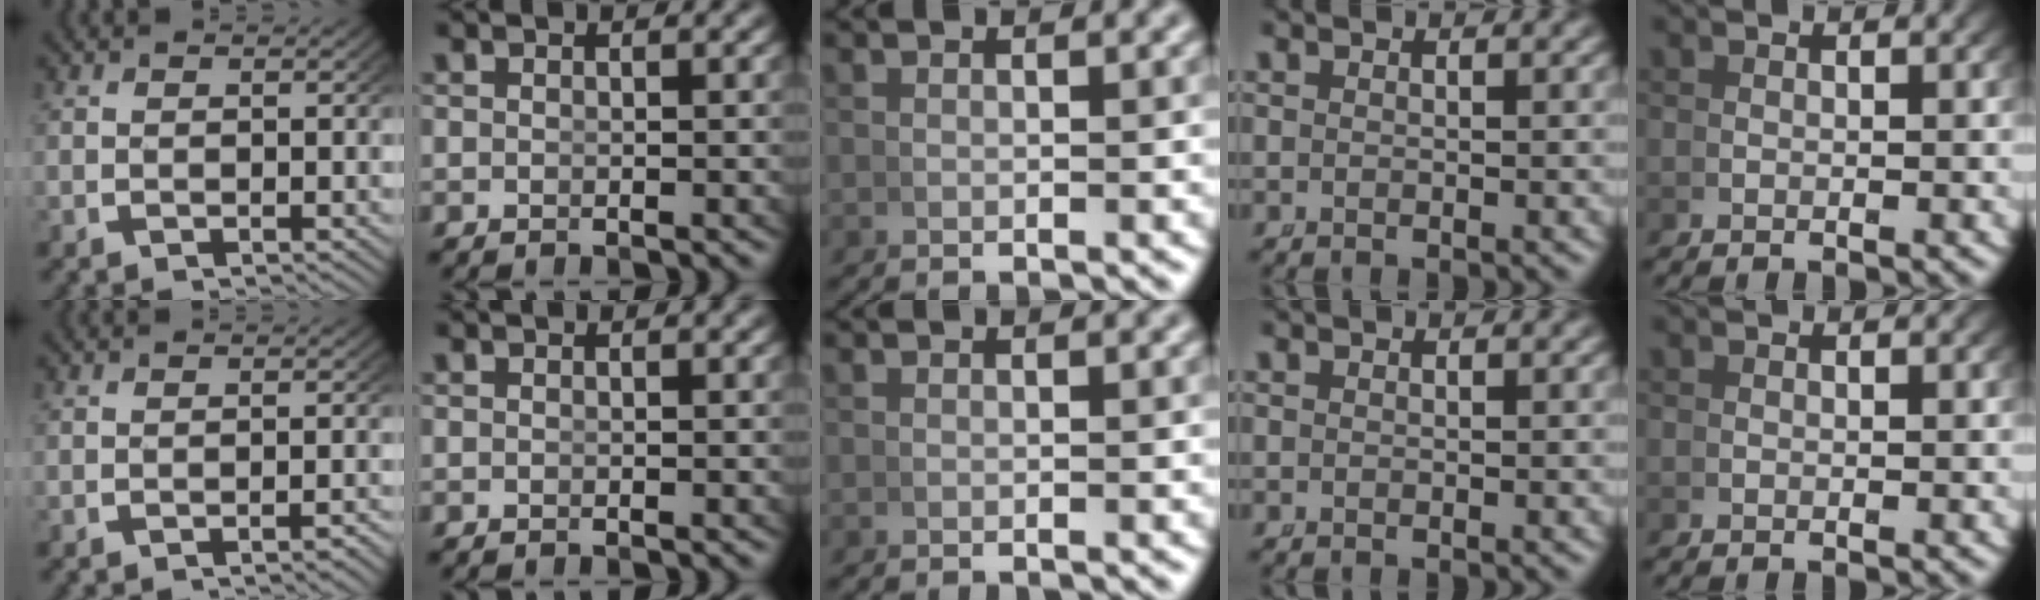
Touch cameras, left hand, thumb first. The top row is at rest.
{"thumb": {"total": 1.0, "force": [-0.9, -0.1, 0.5], "torque": [-0.009, 0.005, -0.014]}}